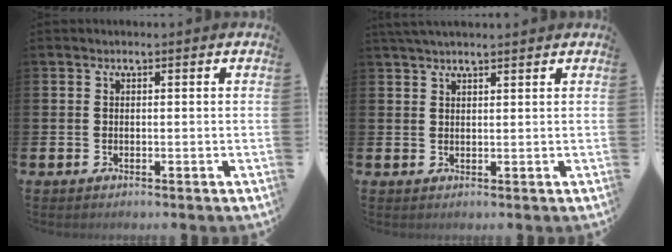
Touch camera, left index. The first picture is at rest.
{"total": 2.2, "force": [2.1, 0.2, 0.8], "torque": [-0.014, -0.003, 0.037]}